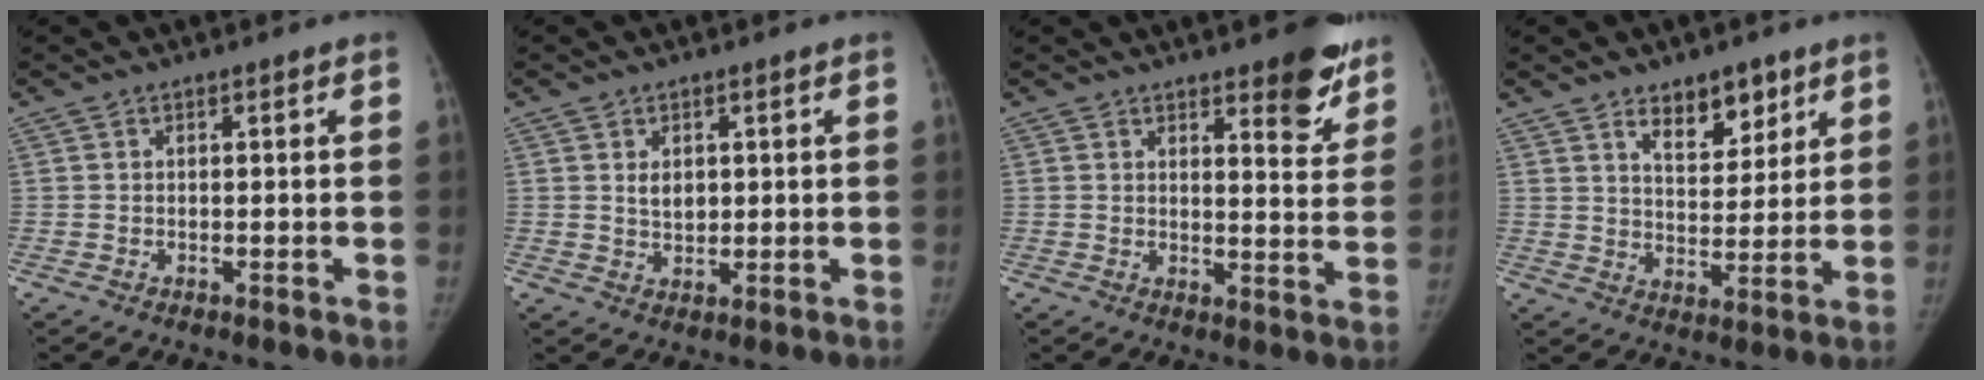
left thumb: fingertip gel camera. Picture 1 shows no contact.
{"total": 3.3, "force": [0.9, 2.3, 2.1], "torque": [-0.021, -0.008, 0.020]}
{"total": 9.1, "force": [6.4, 3.1, 5.6], "torque": [-0.034, -0.044, 0.080]}
{"total": 8.9, "force": [5.7, 4.7, 5.0], "torque": [-0.040, -0.039, 0.094]}